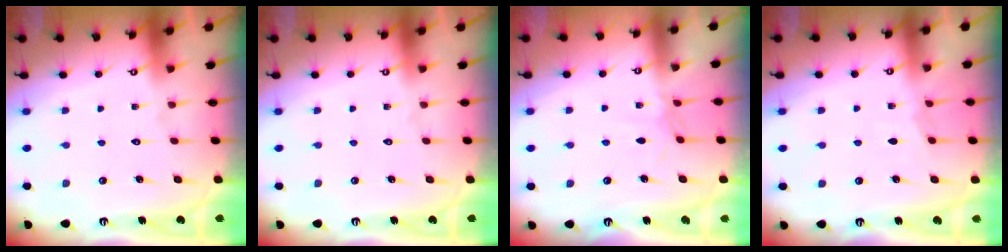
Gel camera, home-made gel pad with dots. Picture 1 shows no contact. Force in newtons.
{"total": 0.0}
{"total": 2.1, "press": 2.1, "slide": 0.5}
{"total": 3.2, "press": 3.1, "slide": 0.4}